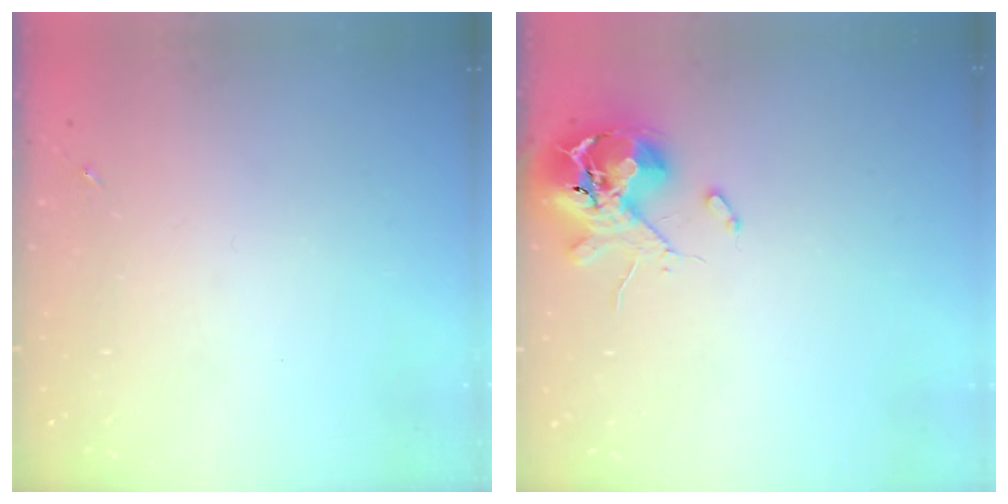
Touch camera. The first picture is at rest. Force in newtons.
{"total": 10.7, "press": 10.6, "slide": 1.6}